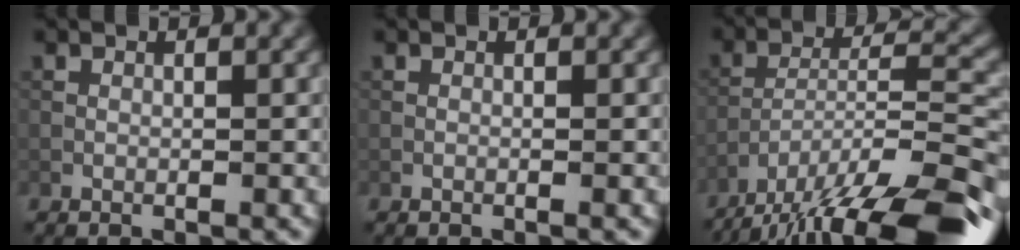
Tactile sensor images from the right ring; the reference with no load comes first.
{"total": 0.0}
{"total": 17.4, "force": [-14.6, 3.7, 8.7], "torque": [-0.151, -0.010, -0.218]}